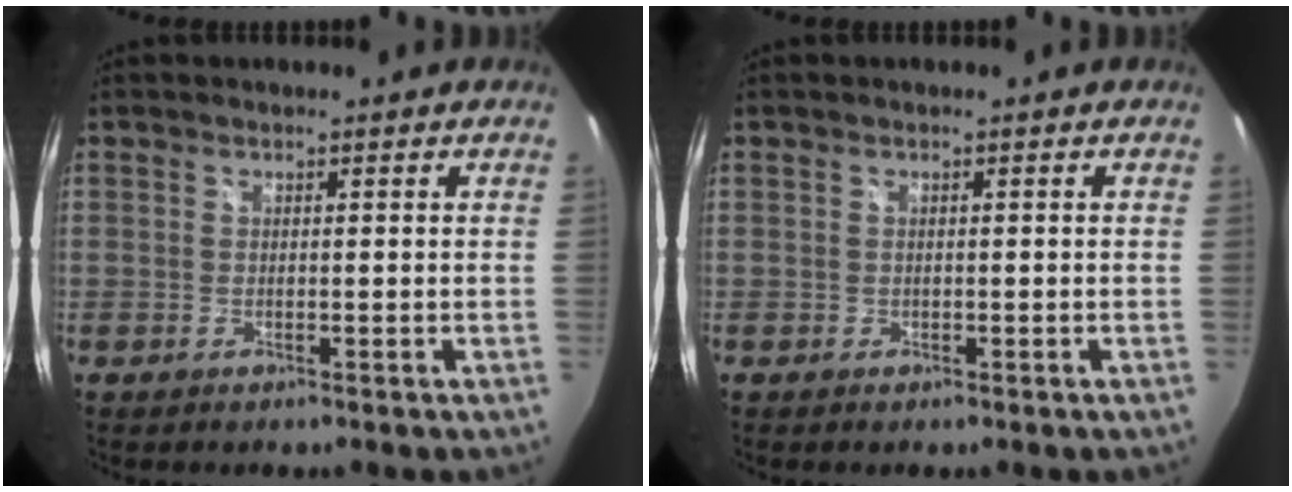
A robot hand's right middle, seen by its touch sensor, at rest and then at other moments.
{"total": 0.0}